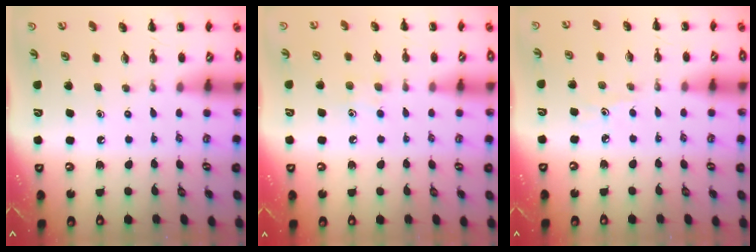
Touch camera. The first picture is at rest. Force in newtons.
{"total": 5.0, "press": 4.7, "slide": 1.6}
{"total": 2.2, "press": 2.0, "slide": 0.9}